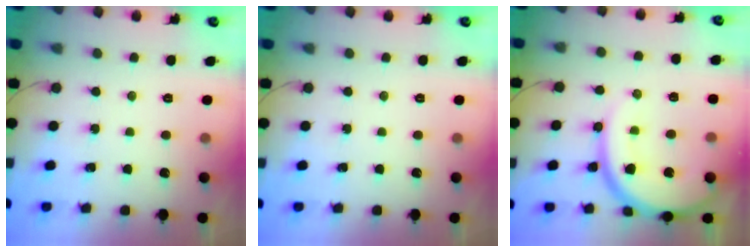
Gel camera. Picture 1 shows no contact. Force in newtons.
{"total": 0.0}
{"total": 15.2, "press": 15.1, "slide": 1.4}